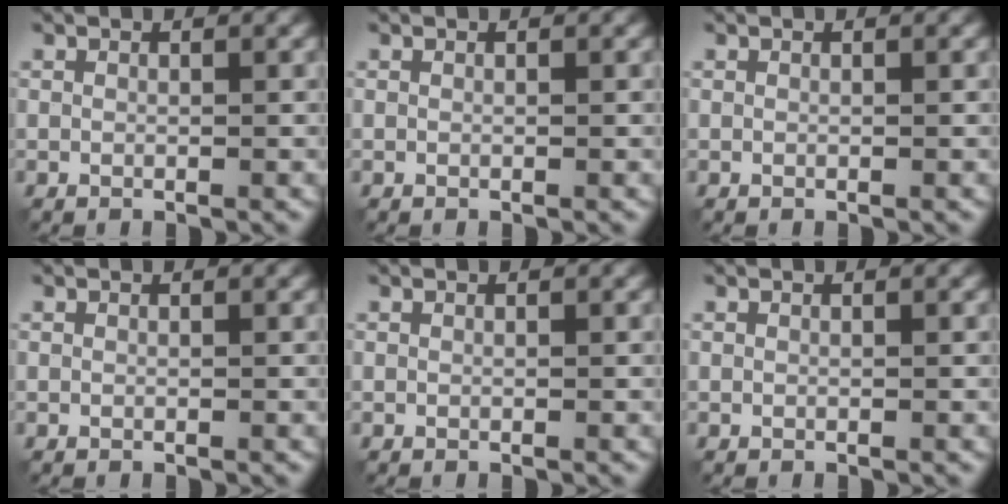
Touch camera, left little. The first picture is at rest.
{"total": 0.0}
{"total": 0.0}
{"total": 0.0}
{"total": 0.0}
{"total": 0.0}